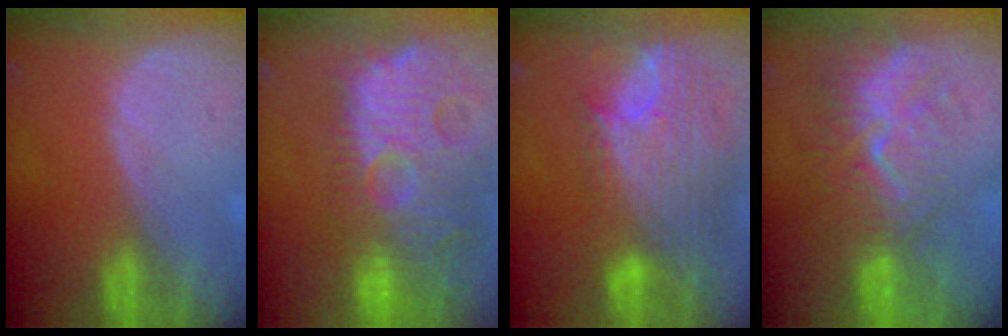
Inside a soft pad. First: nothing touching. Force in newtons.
{"total": 14.7, "press": 12.6, "slide": 7.5}
{"total": 12.1, "press": 10.2, "slide": 6.5}
{"total": 9.6, "press": 8.5, "slide": 4.4}